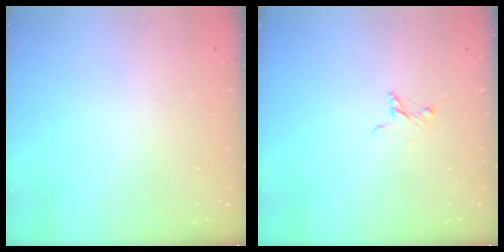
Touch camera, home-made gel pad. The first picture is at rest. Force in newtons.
{"total": 2.8, "press": 2.7, "slide": 0.3}